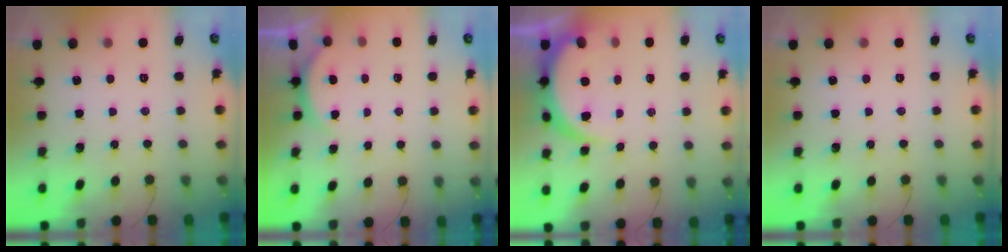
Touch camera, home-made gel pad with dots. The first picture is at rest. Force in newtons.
{"total": 1.6, "press": 1.5, "slide": 0.6}
{"total": 7.7, "press": 7.7, "slide": 0.6}
{"total": 0.0}